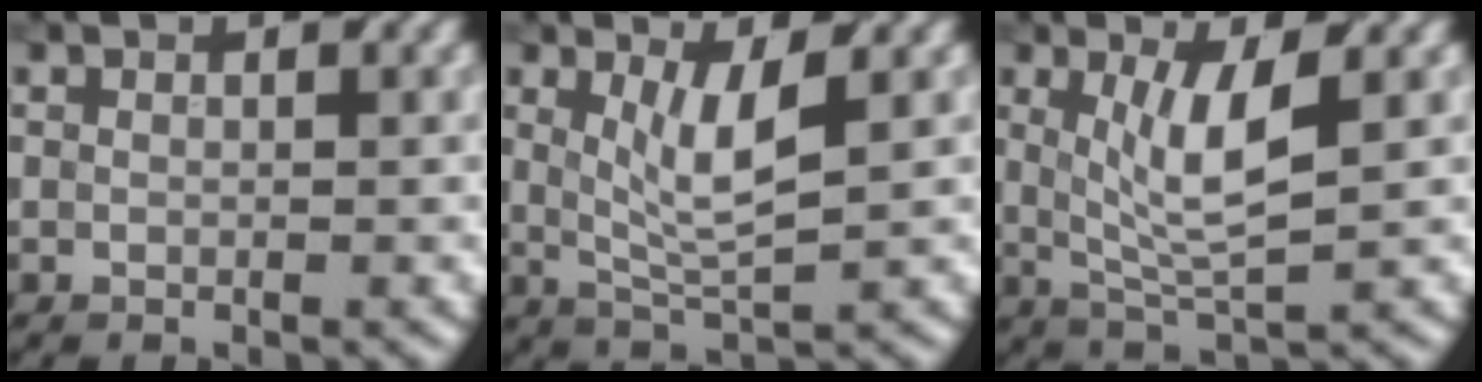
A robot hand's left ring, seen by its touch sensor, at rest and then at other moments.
{"total": 3.6, "force": [0.8, 0.6, 3.4], "torque": [-0.076, 0.000, 0.025]}
{"total": 4.5, "force": [0.7, 0.9, 4.4], "torque": [-0.088, 0.000, 0.024]}